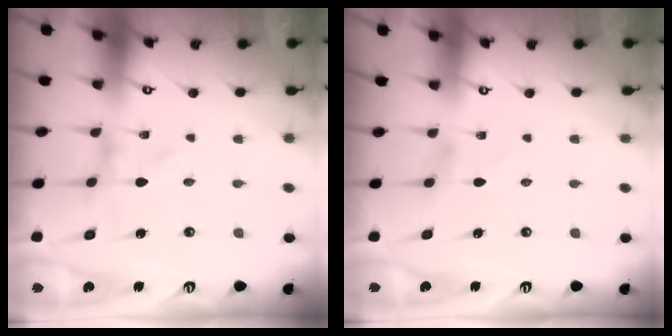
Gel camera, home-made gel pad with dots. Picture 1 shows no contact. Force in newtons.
{"total": 1.0, "press": 1.0, "slide": 0.3}